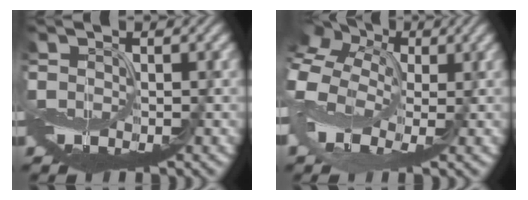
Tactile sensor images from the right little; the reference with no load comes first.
{"total": 10.6, "force": [1.2, 7.5, 7.4], "torque": [-0.178, 0.008, 0.021]}